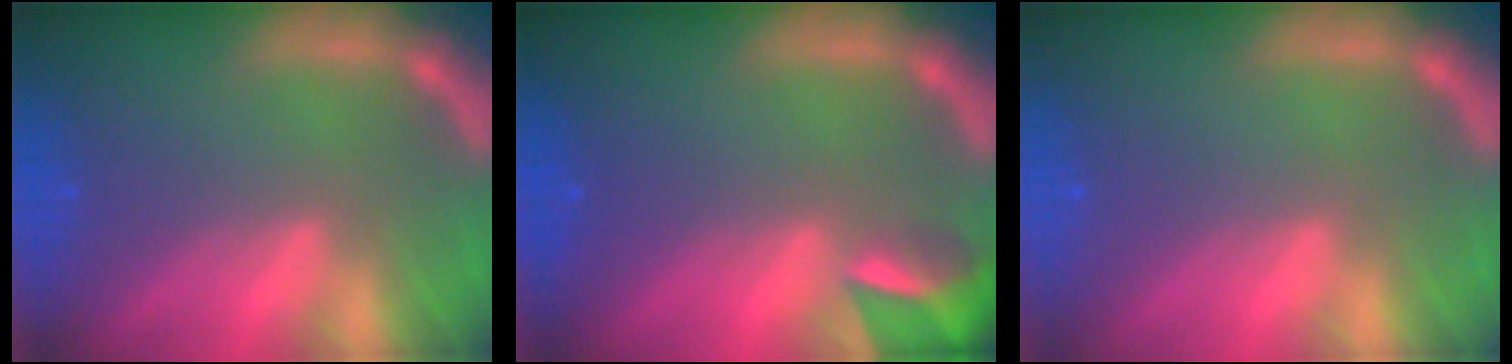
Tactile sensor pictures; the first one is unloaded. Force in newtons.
{"total": 4.4}
{"total": 0.0}